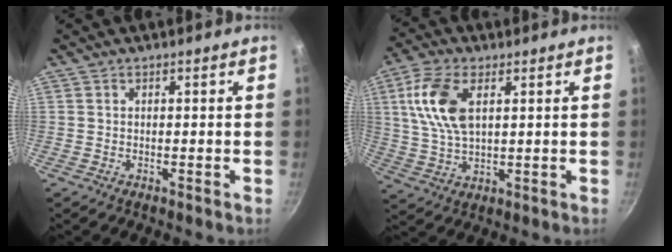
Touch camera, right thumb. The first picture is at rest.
{"total": 11.7, "force": [3.4, 6.1, 9.4], "torque": [-0.198, 0.000, 0.069]}